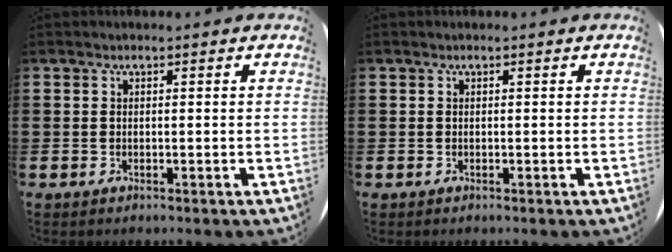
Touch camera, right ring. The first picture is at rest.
{"total": 0.0}